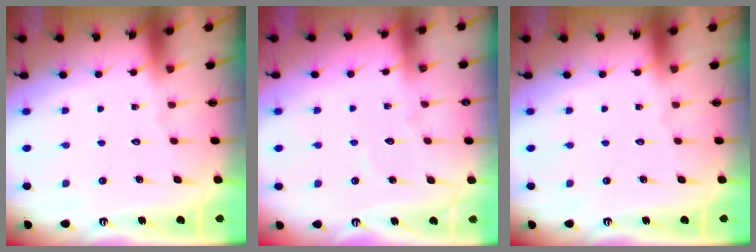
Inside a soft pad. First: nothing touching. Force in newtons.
{"total": 3.0, "press": 3.0, "slide": 0.2}
{"total": 0.0}